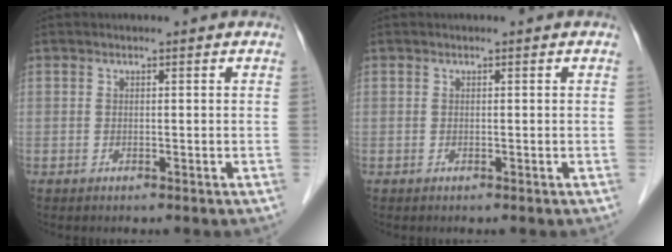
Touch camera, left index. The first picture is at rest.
{"total": 0.0}